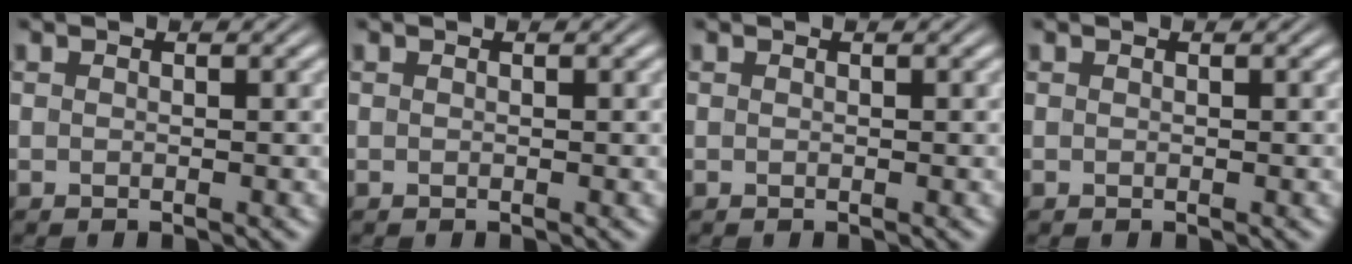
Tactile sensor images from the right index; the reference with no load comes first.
{"total": 0.0}
{"total": 0.0}
{"total": 0.0}